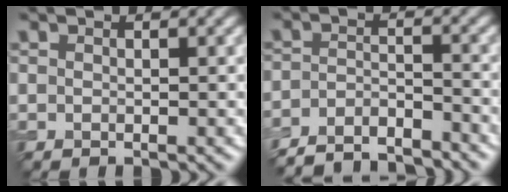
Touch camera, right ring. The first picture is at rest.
{"total": 5.5, "force": [-5.2, 1.0, 1.5], "torque": [-0.028, -0.009, -0.092]}